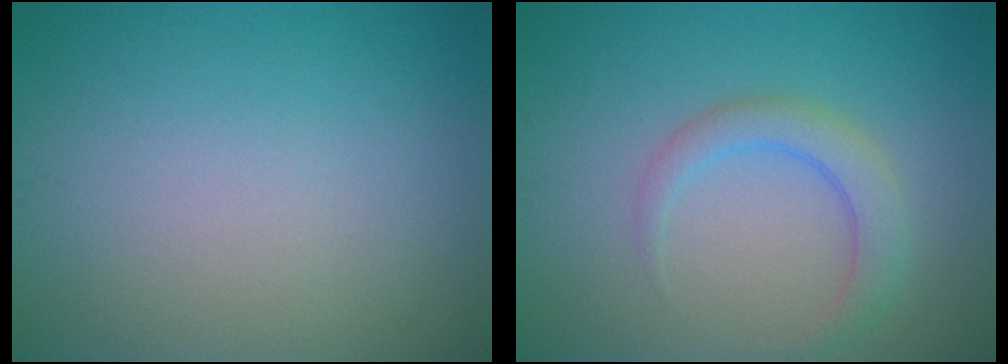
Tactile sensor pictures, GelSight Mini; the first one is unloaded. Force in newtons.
{"total": 2.8, "press": 2.8, "slide": 0.1}